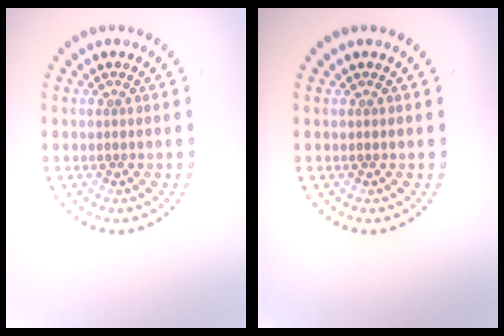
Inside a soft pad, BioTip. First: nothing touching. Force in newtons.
{"total": 0.0}